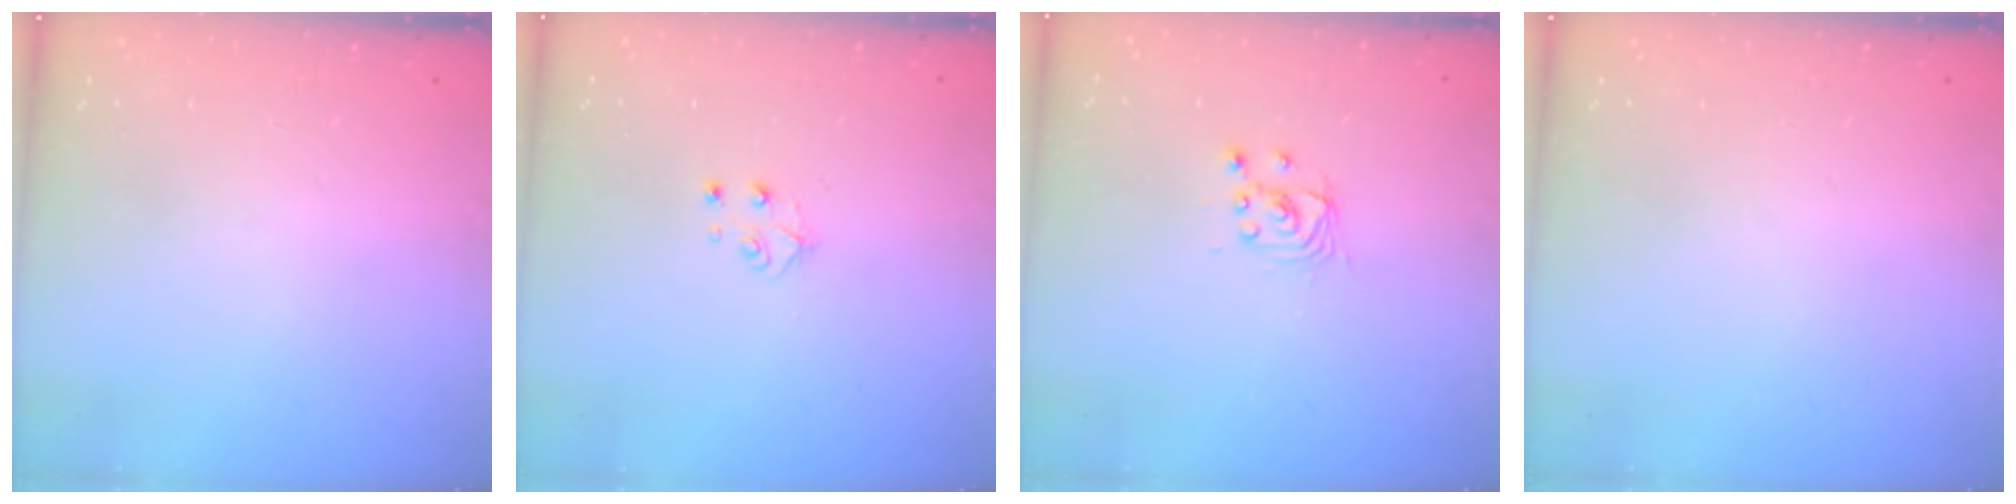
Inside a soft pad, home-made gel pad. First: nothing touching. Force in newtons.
{"total": 4.1, "press": 4.0, "slide": 0.5}
{"total": 2.9, "press": 2.9, "slide": 0.1}
{"total": 0.0}